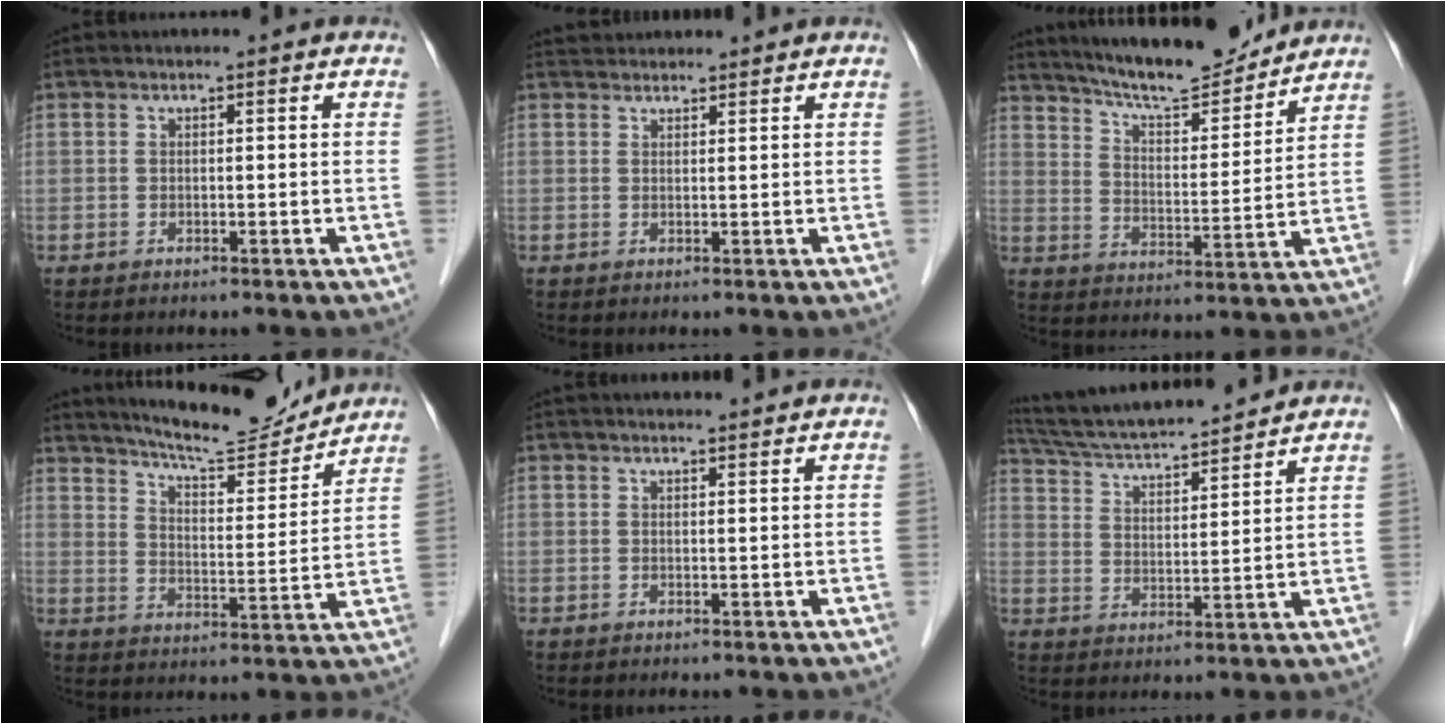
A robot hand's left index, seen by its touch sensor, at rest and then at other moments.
{"total": 3.5, "force": [3.4, 0.9, 0.3], "torque": [-0.005, 0.033, 0.057]}
{"total": 13.9, "force": [12.8, 1.7, 5.0], "torque": [-0.084, -0.002, 0.205]}
{"total": 13.7, "force": [12.9, 1.7, 4.3], "torque": [-0.070, -0.009, 0.192]}
{"total": 2.0, "force": [2.0, 0.2, 0.4], "torque": [-0.008, 0.009, 0.028]}
{"total": 16.3, "force": [15.0, 1.7, 6.3], "torque": [-0.115, 0.022, 0.249]}